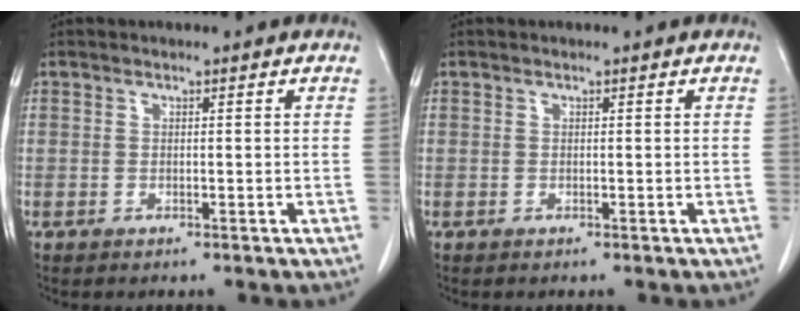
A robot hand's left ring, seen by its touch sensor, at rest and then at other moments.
{"total": 0.0}